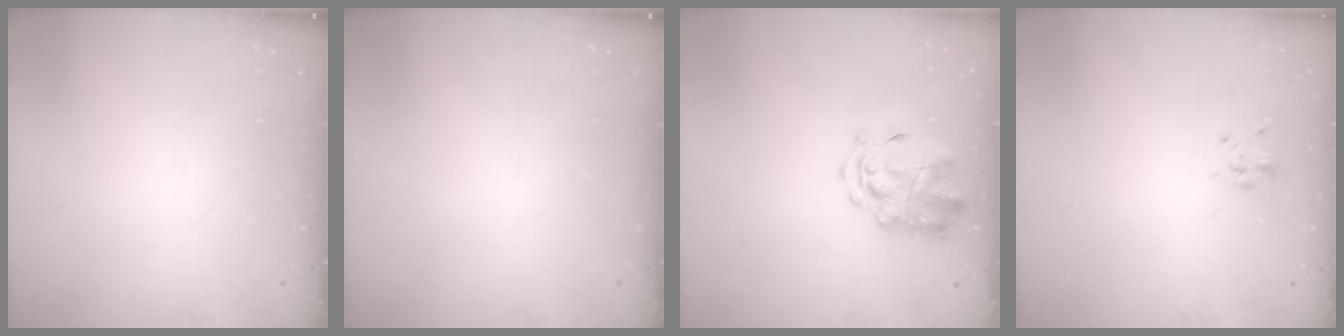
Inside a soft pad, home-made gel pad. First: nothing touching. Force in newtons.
{"total": 0.0}
{"total": 3.1, "press": 2.9, "slide": 1.0}
{"total": 2.8, "press": 2.4, "slide": 1.4}